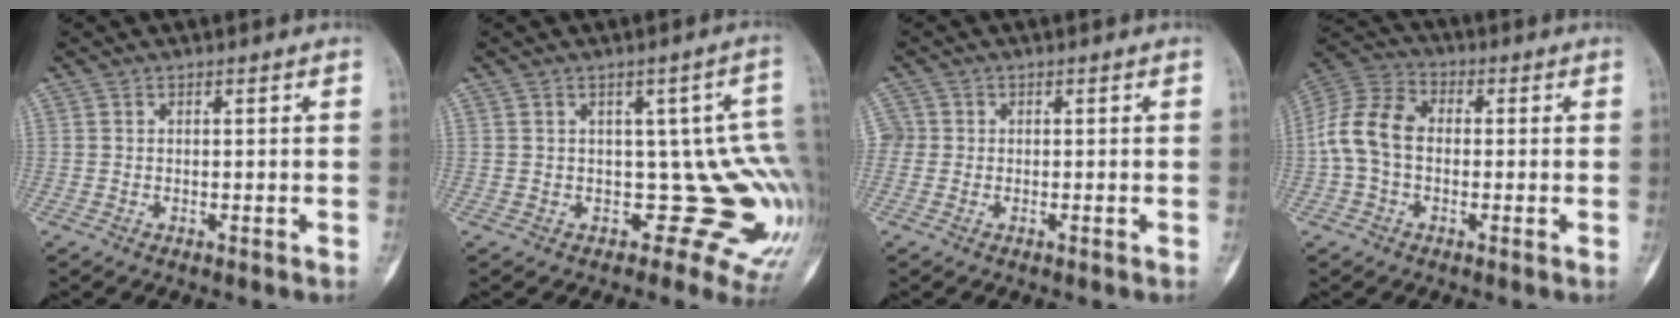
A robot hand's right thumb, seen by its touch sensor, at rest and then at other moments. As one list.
[{"total": 10.8, "force": [-1.2, 7.0, 8.2], "torque": [-0.024, -0.002, -0.011]}, {"total": 2.5, "force": [0.0, 2.4, 0.6], "torque": [0.002, 0.008, -0.002]}, {"total": 10.6, "force": [-0.6, 7.6, 7.3], "torque": [-0.142, 0.034, -0.023]}]